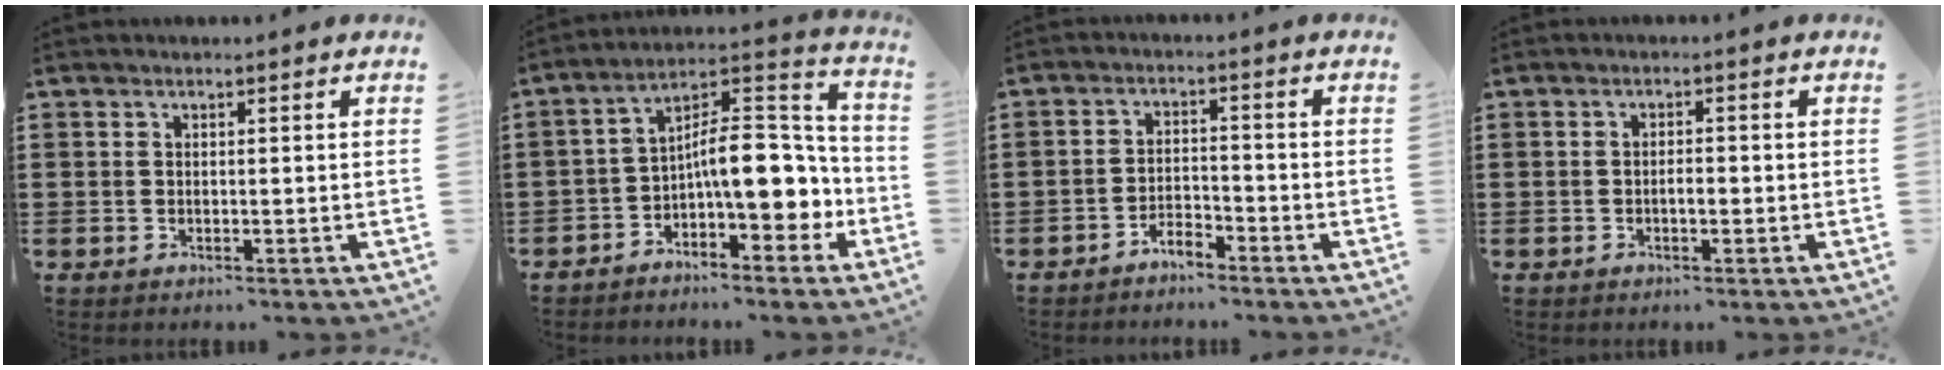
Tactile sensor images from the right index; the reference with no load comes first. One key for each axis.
{"total": 10.8, "fx": -1.8, "fy": 4.6, "fz": 9.5, "tx": -0.137, "ty": -0.011, "tz": -0.038}
{"total": 2.9, "fx": -2.8, "fy": 0.5, "fz": 0.6, "tx": -0.018, "ty": 0.006, "tz": -0.058}
{"total": 1.7, "fx": -0.6, "fy": 0.5, "fz": 1.5, "tx": -0.030, "ty": 0.001, "tz": -0.011}